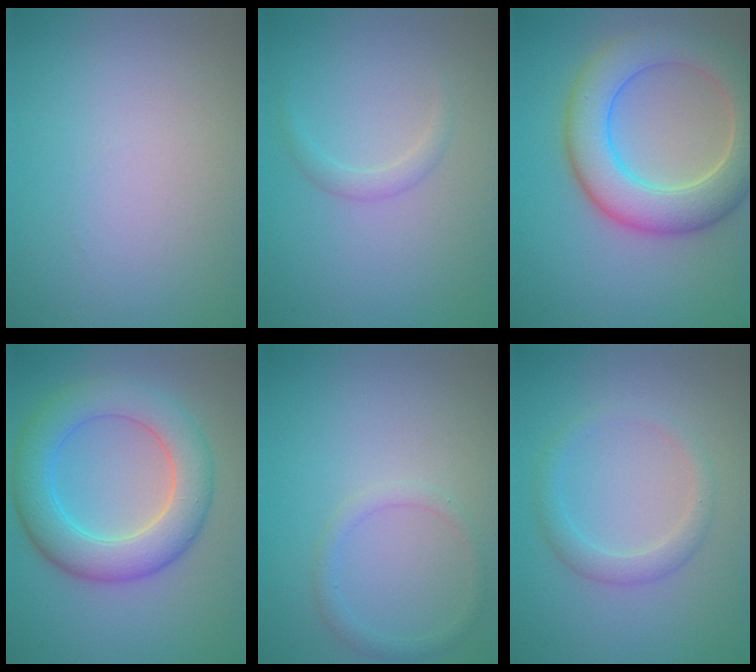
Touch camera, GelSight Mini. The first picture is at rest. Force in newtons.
{"total": 1.2, "press": 1.2, "slide": 0.1}
{"total": 7.8, "press": 7.8, "slide": 0.3}
{"total": 6.9, "press": 6.9, "slide": 0.2}
{"total": 1.4, "press": 1.4, "slide": 0.1}
{"total": 2.1, "press": 2.1, "slide": 0.1}